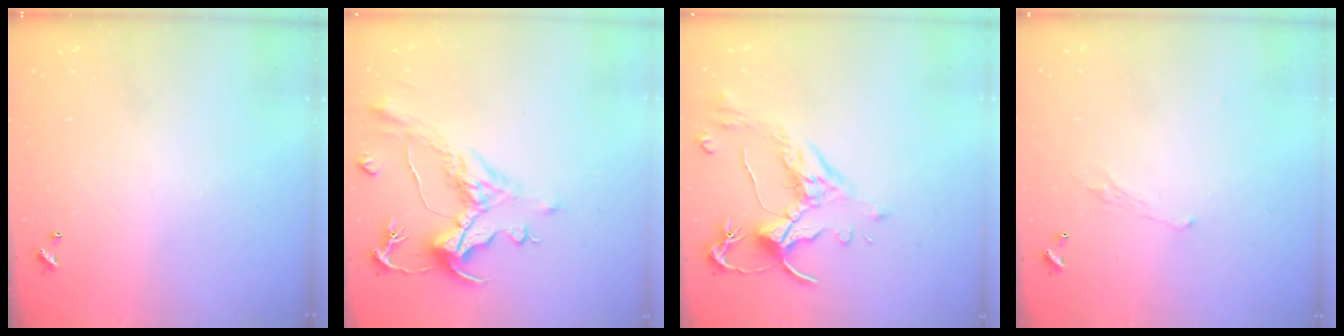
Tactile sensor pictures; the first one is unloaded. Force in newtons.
{"total": 1.5, "press": 0.3, "slide": 1.5}
{"total": 2.4, "press": 2.0, "slide": 1.4}
{"total": 0.9, "press": 0.4, "slide": 0.8}